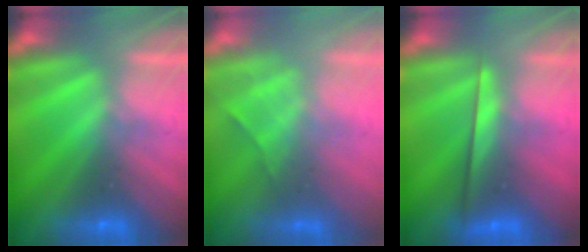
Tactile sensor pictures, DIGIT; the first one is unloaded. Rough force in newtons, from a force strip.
{"total": 2.3}
{"total": 2.3}